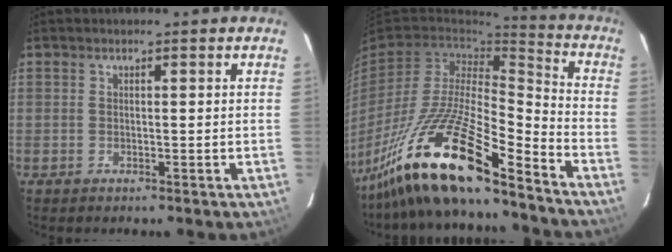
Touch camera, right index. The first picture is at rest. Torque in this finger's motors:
{"motor_torque": [1.14, -1.00, 1.05, 0.21]}